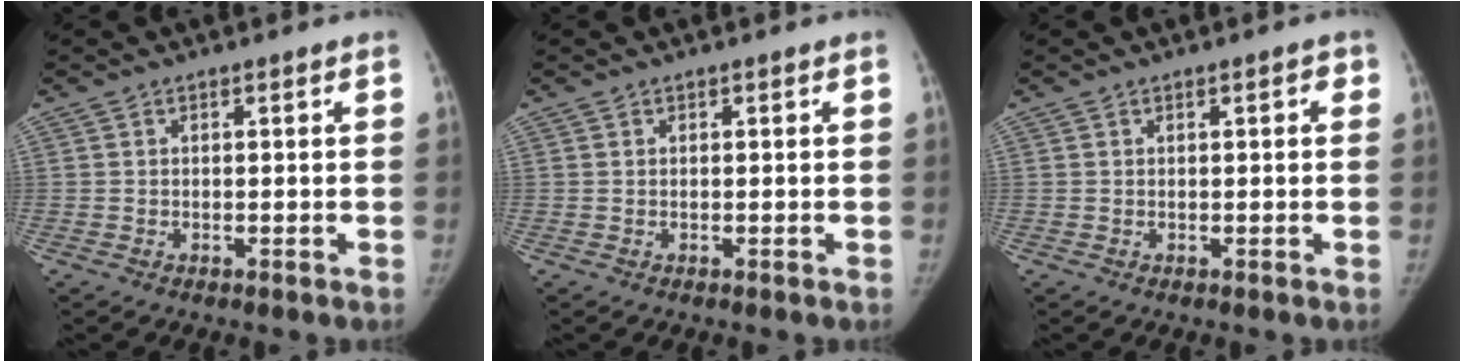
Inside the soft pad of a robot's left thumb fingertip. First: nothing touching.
{"total": 0.0}
{"total": 1.5, "force": [0.5, 0.5, 1.3], "torque": [-0.012, 0.003, 0.005]}